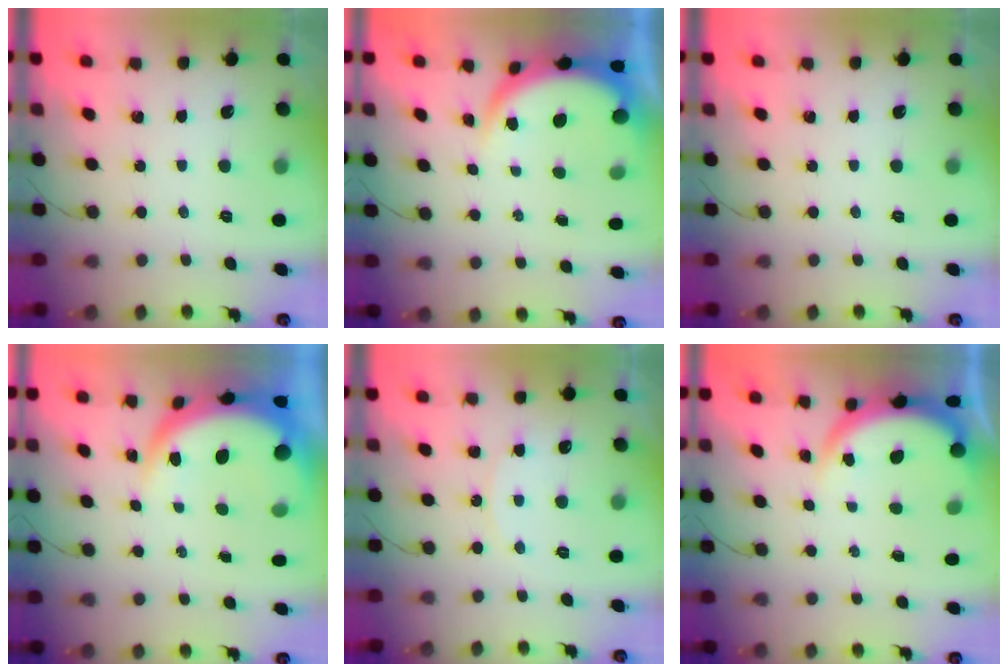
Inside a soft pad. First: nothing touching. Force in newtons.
{"total": 5.1, "press": 5.1, "slide": 0.2}
{"total": 0.0}
{"total": 7.8, "press": 7.7, "slide": 1.0}
{"total": 4.9, "press": 4.8, "slide": 0.5}
{"total": 4.0, "press": 3.8, "slide": 1.0}